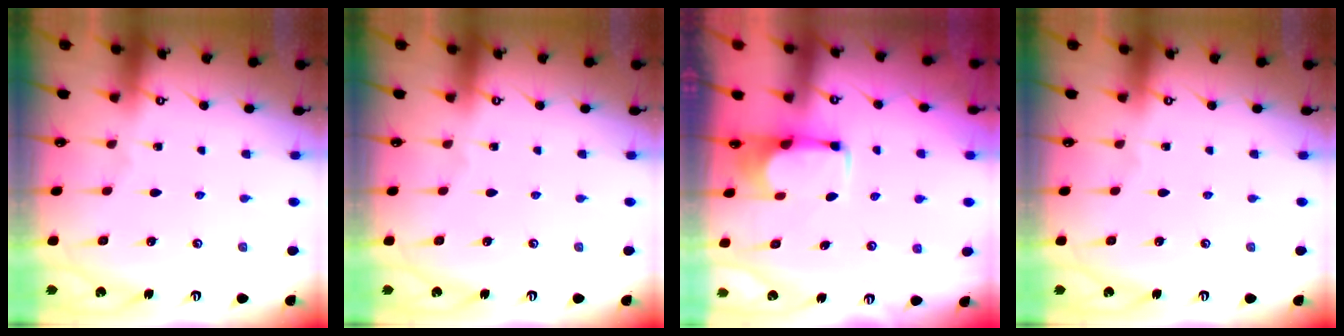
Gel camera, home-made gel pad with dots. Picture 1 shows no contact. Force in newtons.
{"total": 0.0}
{"total": 1.9, "press": 1.8, "slide": 0.8}
{"total": 0.0}